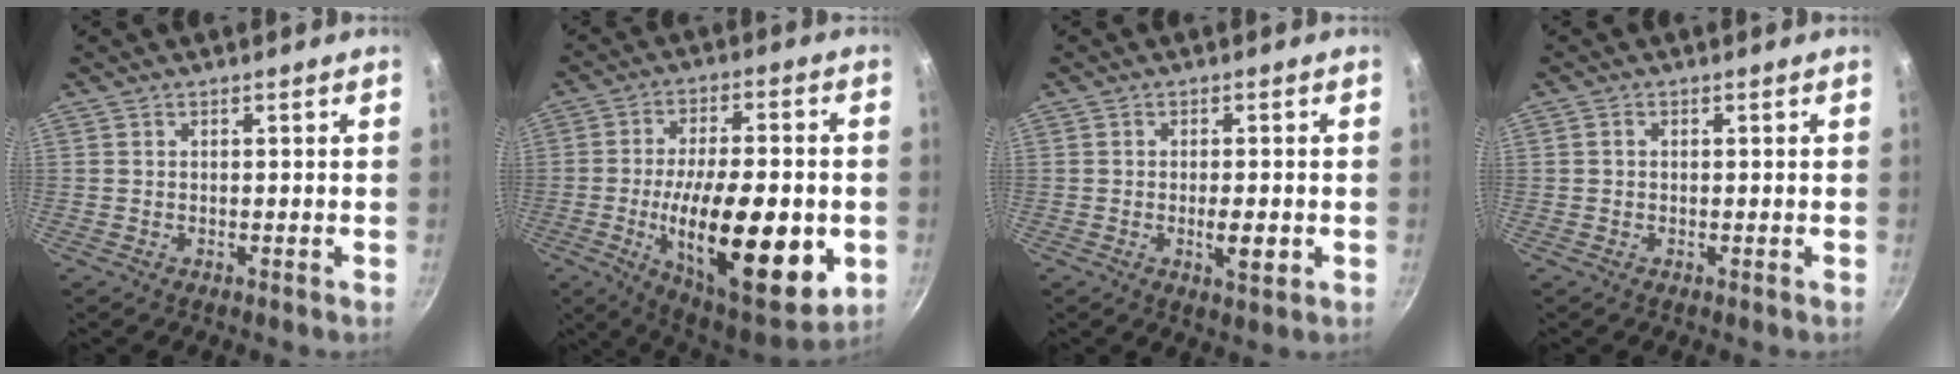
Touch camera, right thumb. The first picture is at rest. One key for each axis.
{"total": 25.1, "fx": -4.9, "fy": 9.6, "fz": 22.7, "tx": -0.339, "ty": -0.003, "tz": -0.072}
{"total": 4.2, "fx": -0.9, "fy": 1.5, "fz": 3.9, "tx": -0.060, "ty": 0.000, "tz": -0.013}
{"total": 0.9, "fx": 0.0, "fy": 0.7, "fz": 0.4, "tx": -0.007, "ty": 0.005, "tz": 0.000}